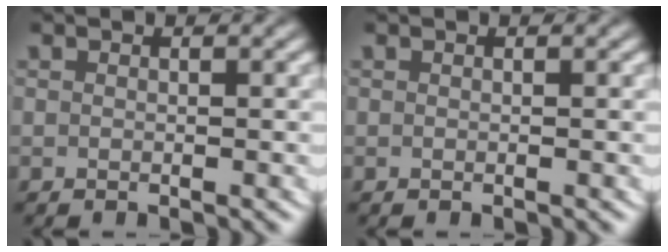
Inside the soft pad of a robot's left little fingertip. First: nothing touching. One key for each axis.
{"total": 0.0}